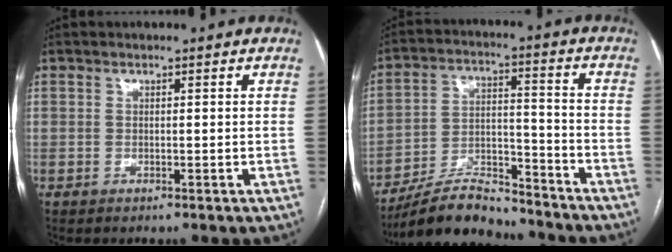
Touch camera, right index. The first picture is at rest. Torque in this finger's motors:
{"motor_torque": [-0.18, -1.09, 0.07, -0.02]}